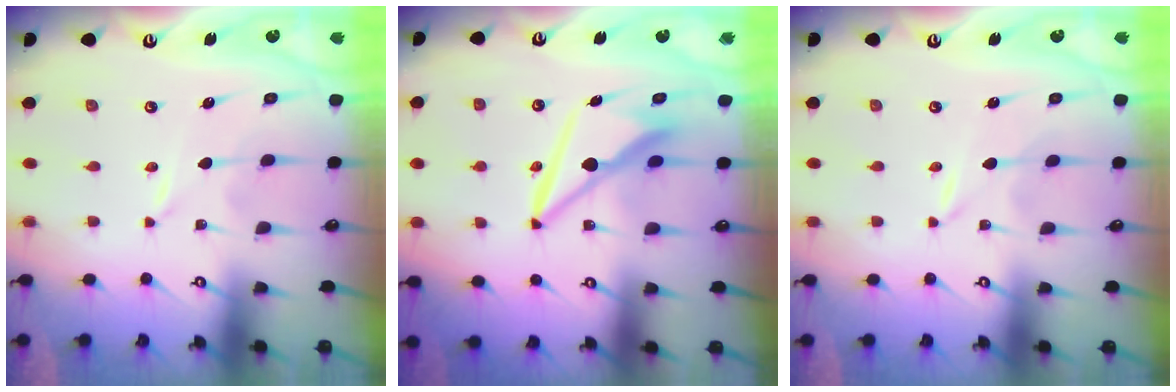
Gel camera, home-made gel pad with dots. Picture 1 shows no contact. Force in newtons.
{"total": 9.9, "press": 9.8, "slide": 1.6}
{"total": 0.0}